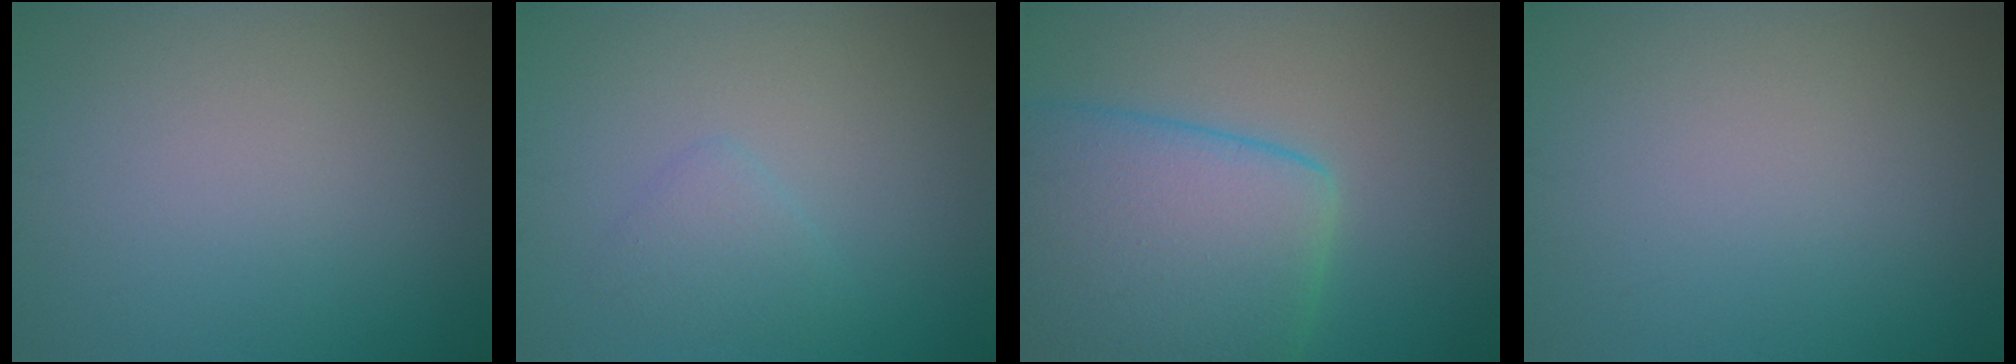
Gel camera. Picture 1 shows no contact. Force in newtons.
{"total": 1.7, "press": 1.7, "slide": 0.1}
{"total": 10.4, "press": 10.4, "slide": 0.4}
{"total": 0.0}